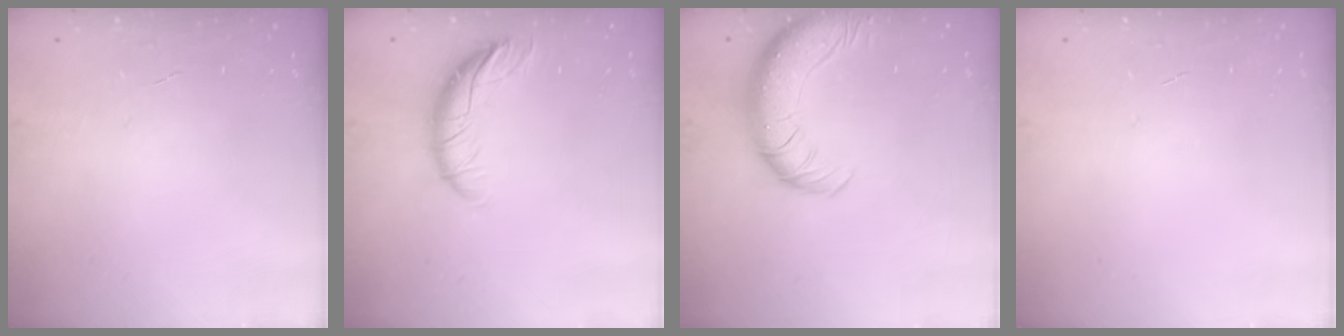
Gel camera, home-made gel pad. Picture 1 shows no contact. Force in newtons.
{"total": 9.9, "press": 9.9, "slide": 0.8}
{"total": 12.3, "press": 11.9, "slide": 3.2}
{"total": 0.0}